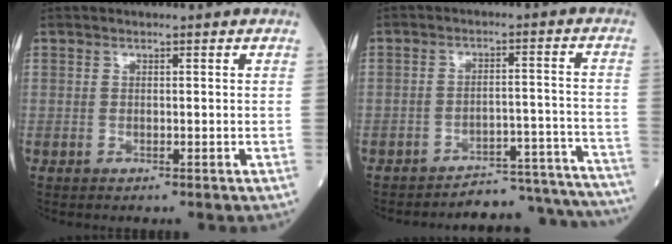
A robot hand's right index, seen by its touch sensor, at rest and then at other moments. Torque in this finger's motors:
{"motor_torque": [-0.15, -0.23, -0.36, -0.13]}